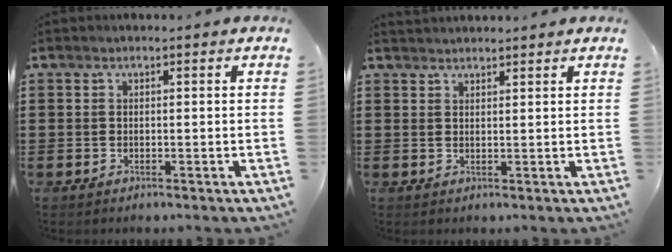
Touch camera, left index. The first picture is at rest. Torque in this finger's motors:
{"motor_torque": [0.14, 0.09, -0.03, 0.01]}